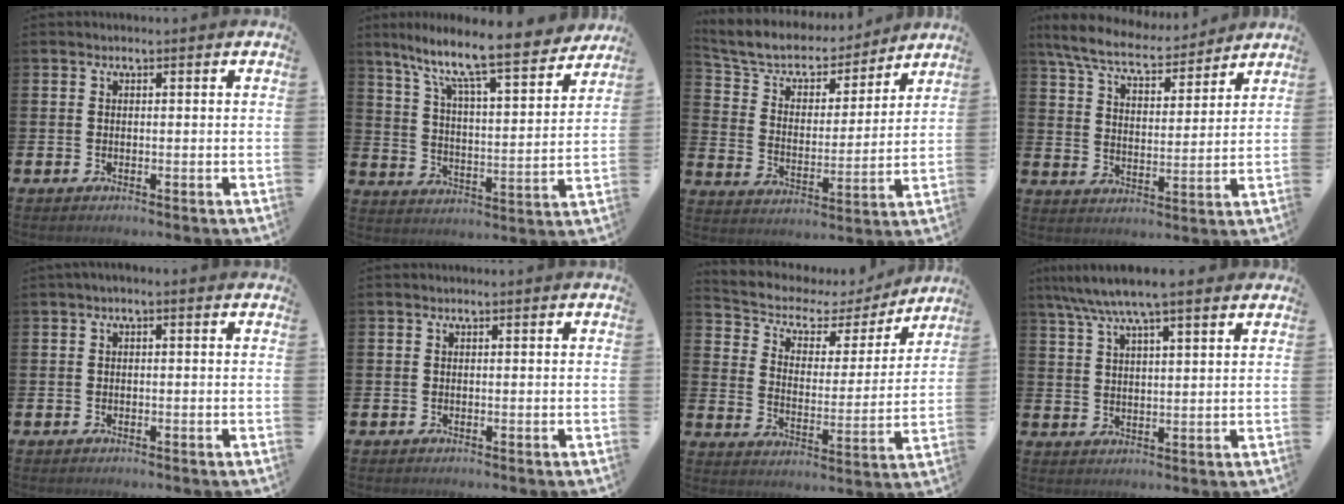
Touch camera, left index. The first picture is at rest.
{"total": 10.2, "force": [9.0, 0.8, 4.8], "torque": [-0.115, -0.073, 0.145]}
{"total": 7.6, "force": [7.0, 2.6, 1.6], "torque": [-0.072, -0.051, 0.120]}
{"total": 7.9, "force": [7.3, 1.6, 2.6], "torque": [-0.083, -0.042, 0.130]}
{"total": 0.6, "force": [-0.3, 0.1, 0.5], "torque": [-0.005, -0.002, -0.006]}
{"total": 0.0}
{"total": 5.4, "force": [4.2, 3.1, 1.5], "torque": [-0.058, -0.033, 0.063]}
{"total": 7.8, "force": [6.6, 1.1, 3.9], "torque": [-0.088, -0.019, 0.119]}